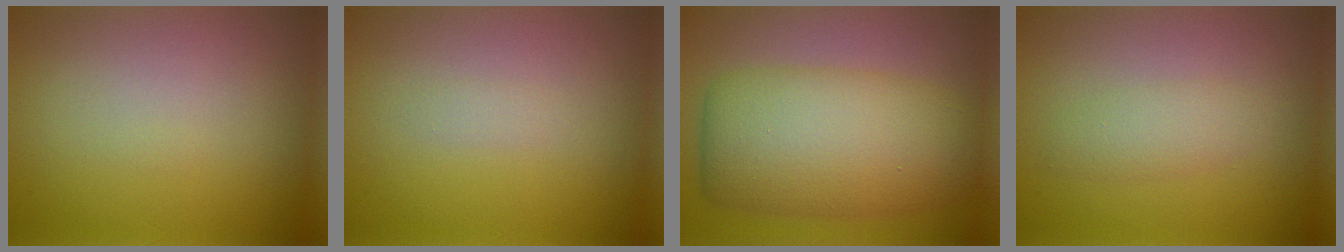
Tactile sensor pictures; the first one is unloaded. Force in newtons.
{"total": 0.7, "press": 0.7, "slide": 0.1}
{"total": 9.8, "press": 9.8, "slide": 0.1}
{"total": 1.9, "press": 1.9, "slide": 0.0}